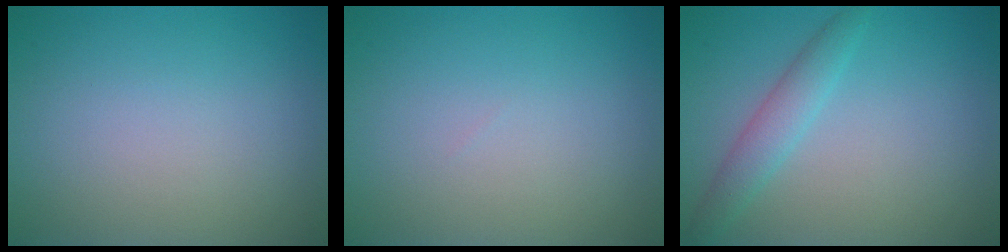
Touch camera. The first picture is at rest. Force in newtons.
{"total": 0.0}
{"total": 2.4, "press": 2.4, "slide": 0.0}